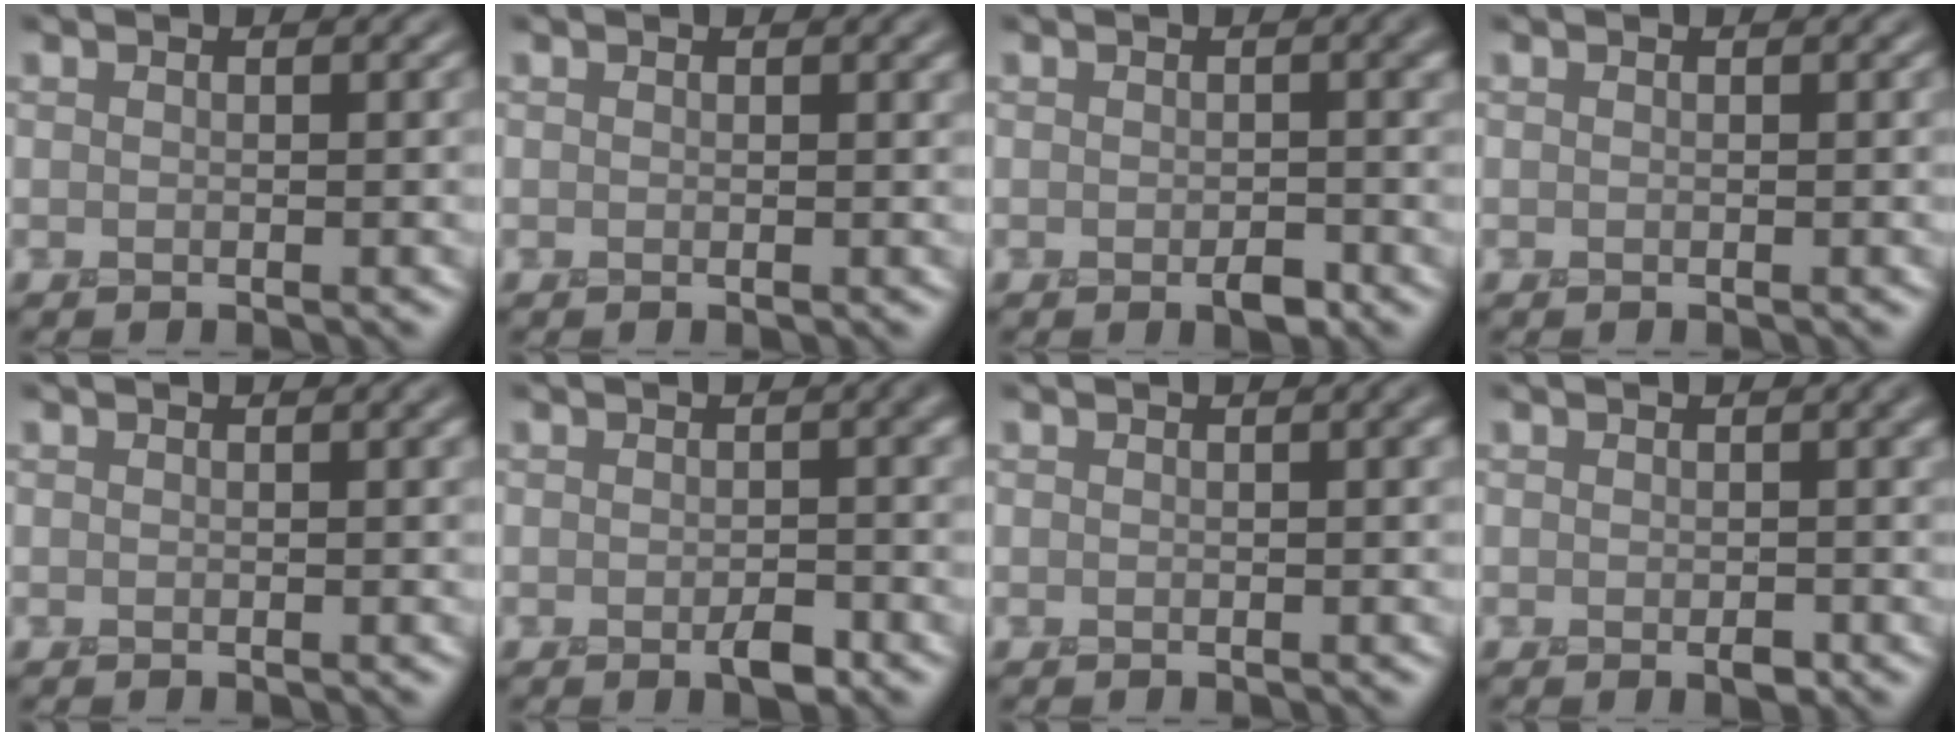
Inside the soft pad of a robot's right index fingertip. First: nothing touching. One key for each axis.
{"total": 0.5, "fx": 0.3, "fy": 0.1, "fz": 0.4, "tx": -0.009, "ty": 0.005, "tz": 0.003}
{"total": 1.8, "fx": -0.8, "fy": 0.5, "fz": 1.5, "tx": -0.030, "ty": -0.003, "tz": -0.014}
{"total": 0.0}
{"total": 0.8, "fx": 0.2, "fy": 0.2, "fz": 0.7, "tx": -0.009, "ty": 0.005, "tz": 0.000}
{"total": 2.3, "fx": -0.9, "fy": 0.6, "fz": 2.0, "tx": -0.037, "ty": -0.003, "tz": -0.016}
{"total": 1.5, "fx": 0.3, "fy": 0.5, "fz": 1.3, "tx": -0.014, "ty": 0.009, "tz": -0.001}
{"total": 1.3, "fx": -0.5, "fy": 0.4, "fz": 1.1, "tx": -0.024, "ty": -0.003, "tz": -0.008}